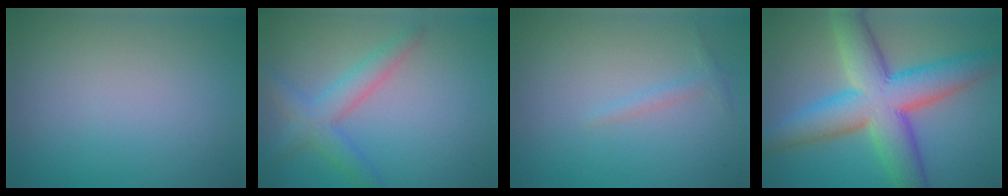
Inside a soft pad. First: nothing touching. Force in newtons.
{"total": 3.5, "press": 3.5, "slide": 0.1}
{"total": 0.9, "press": 0.9, "slide": 0.1}
{"total": 10.6, "press": 10.6, "slide": 0.3}